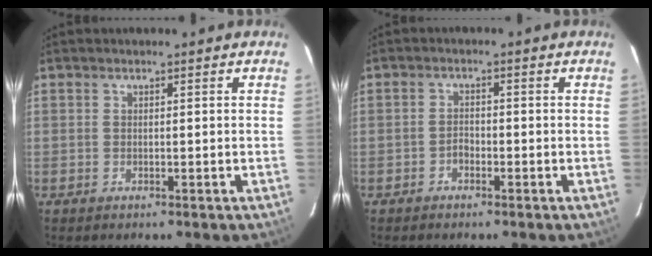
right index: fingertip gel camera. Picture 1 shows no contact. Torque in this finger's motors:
{"motor_torque": [0.67, 0.30, 0.03, -0.04]}